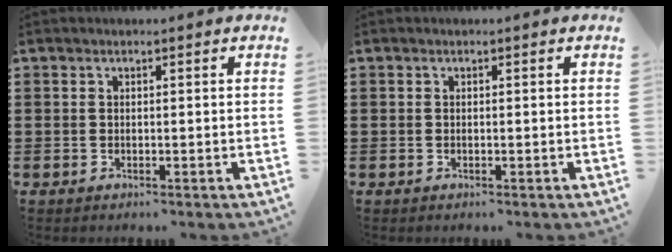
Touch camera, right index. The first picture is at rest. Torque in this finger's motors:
{"motor_torque": [-0.11, 0.68, 0.00, 0.00]}